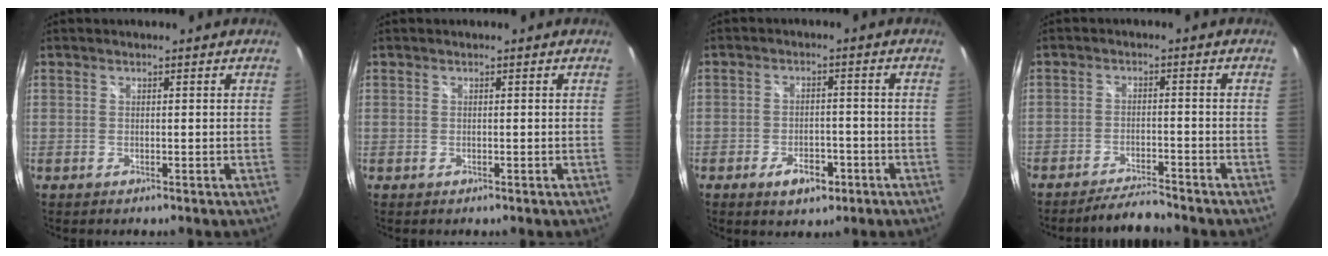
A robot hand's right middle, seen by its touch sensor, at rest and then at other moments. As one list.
[{"total": 0.0}, {"total": 5.6, "force": [-3.2, 3.1, 3.4], "torque": [-0.070, 0.001, -0.043]}, {"total": 5.6, "force": [-5.4, 0.2, 1.5], "torque": [-0.044, 0.000, -0.088]}]